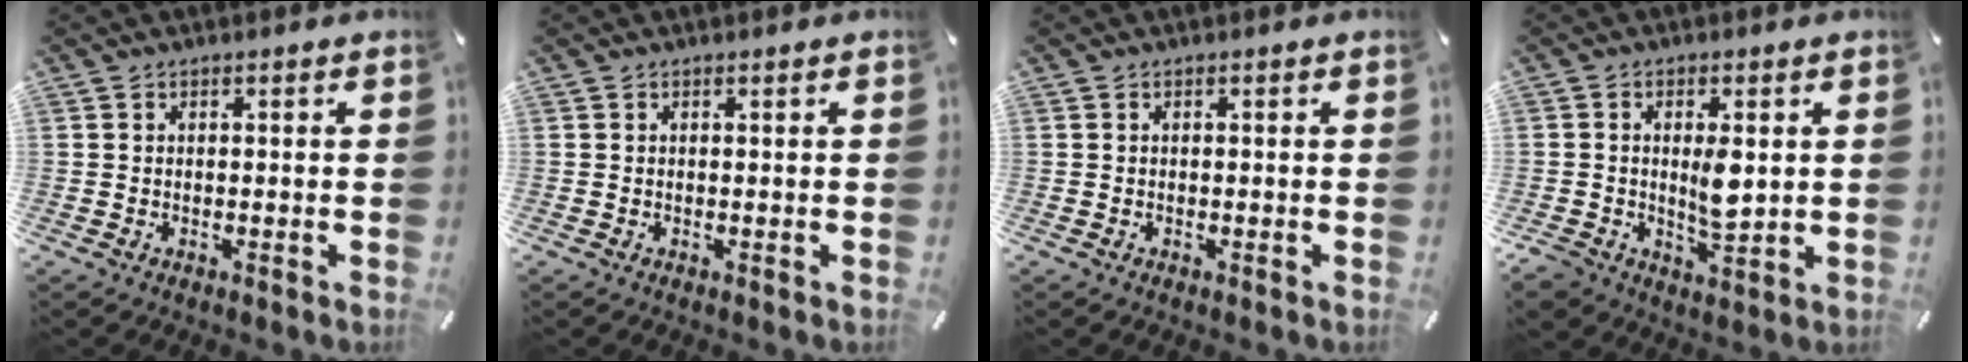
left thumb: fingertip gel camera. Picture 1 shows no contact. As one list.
[{"total": 0.0}, {"total": 0.0}, {"total": 7.4, "force": [0.7, 4.7, 5.7], "torque": [-0.090, -0.009, 0.009]}]